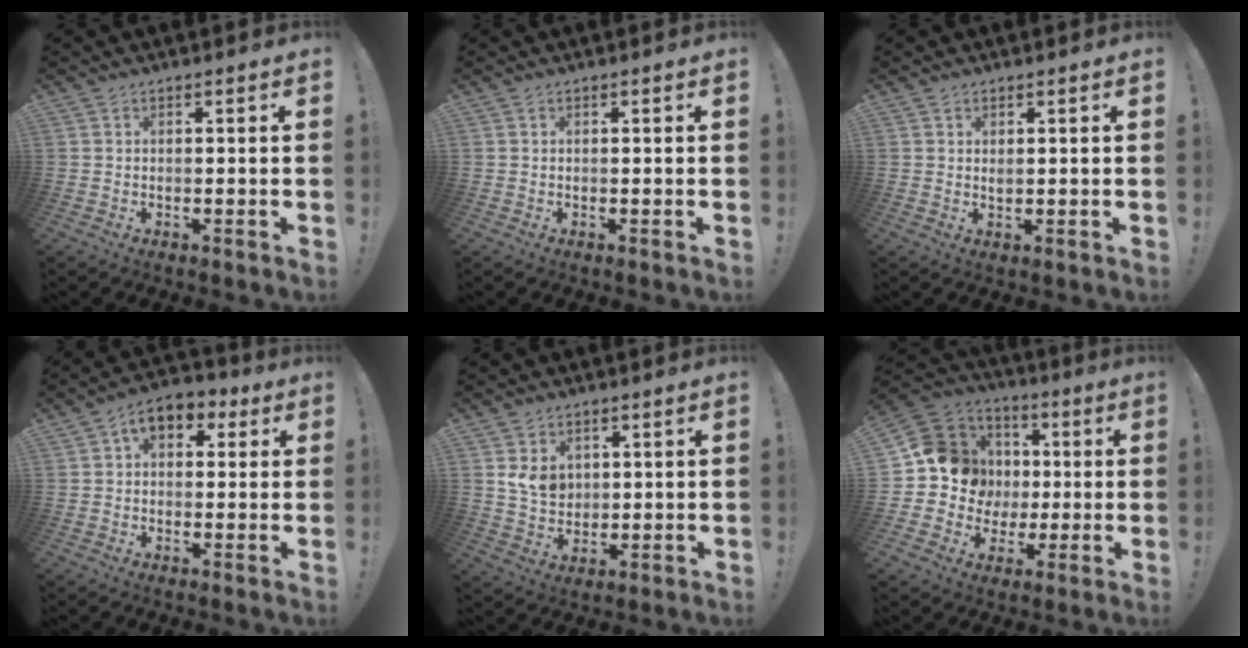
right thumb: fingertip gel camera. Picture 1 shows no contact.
{"total": 0.0}
{"total": 0.9, "force": [0.8, 0.2, 0.5], "torque": [-0.003, -0.004, 0.013]}
{"total": 7.5, "force": [2.9, 5.1, 4.7], "torque": [-0.074, -0.005, 0.055]}
{"total": 7.6, "force": [3.1, 5.9, 3.6], "torque": [-0.047, -0.019, 0.059]}
{"total": 15.2, "force": [1.4, 14.2, 5.2], "torque": [-0.077, 0.004, 0.059]}